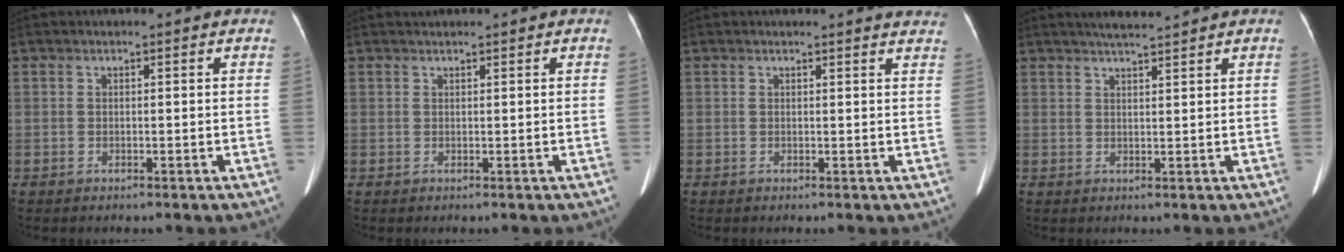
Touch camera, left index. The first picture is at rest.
{"total": 1.1, "force": [1.0, 0.2, 0.4], "torque": [-0.009, 0.016, 0.018]}
{"total": 6.3, "force": [6.2, 0.5, 1.0], "torque": [0.000, -0.011, 0.038]}
{"total": 3.6, "force": [3.2, -0.6, 1.5], "torque": [-0.024, 0.009, 0.058]}